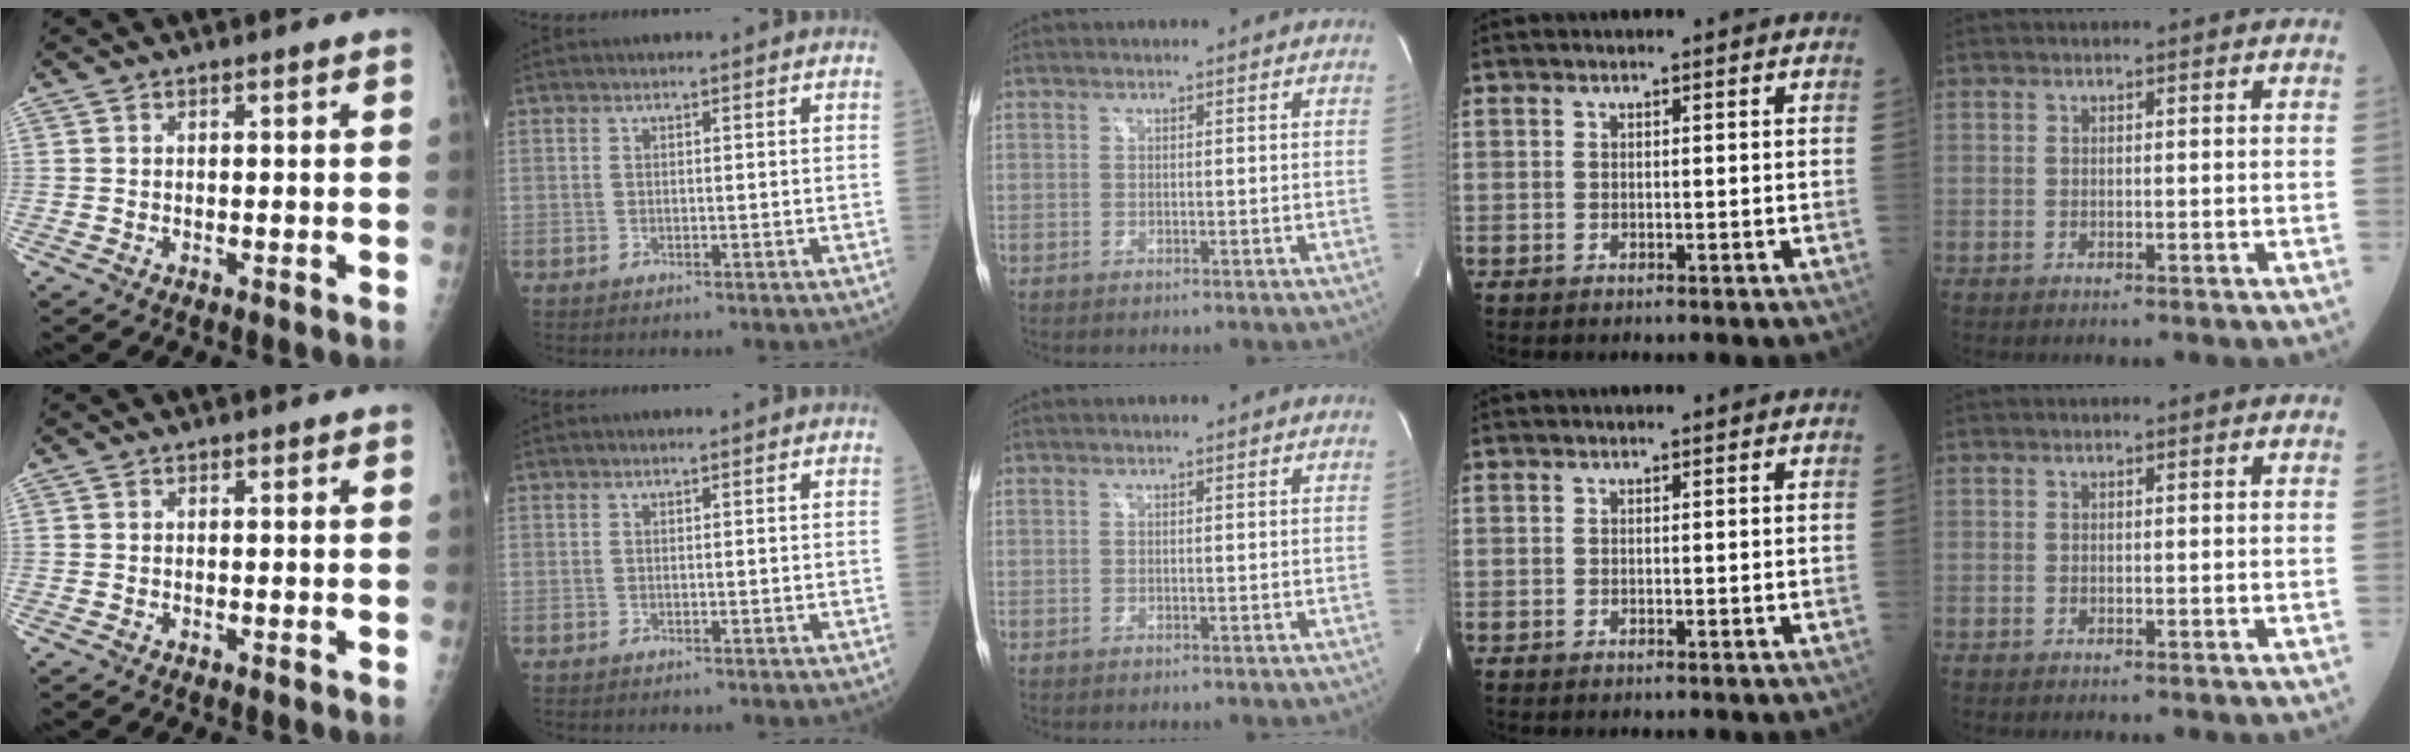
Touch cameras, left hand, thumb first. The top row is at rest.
{}